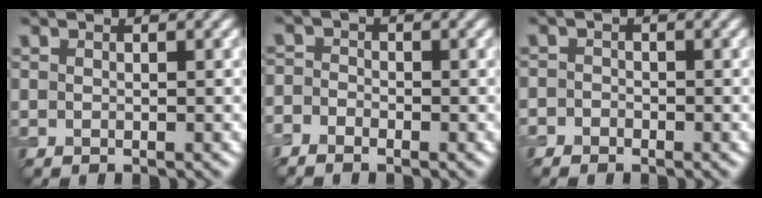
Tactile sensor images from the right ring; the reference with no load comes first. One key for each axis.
{"total": 1.8, "fx": -1.3, "fy": 1.1, "fz": 0.6, "tx": -0.008, "ty": 0.004, "tz": -0.031}
{"total": 1.1, "fx": -0.7, "fy": 0.8, "fz": 0.1, "tx": 0.009, "ty": 0.000, "tz": -0.019}